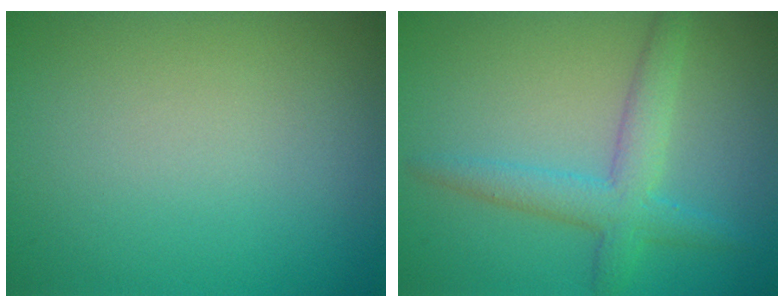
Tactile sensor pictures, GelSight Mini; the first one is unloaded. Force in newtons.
{"total": 3.8, "press": 3.8, "slide": 0.2}